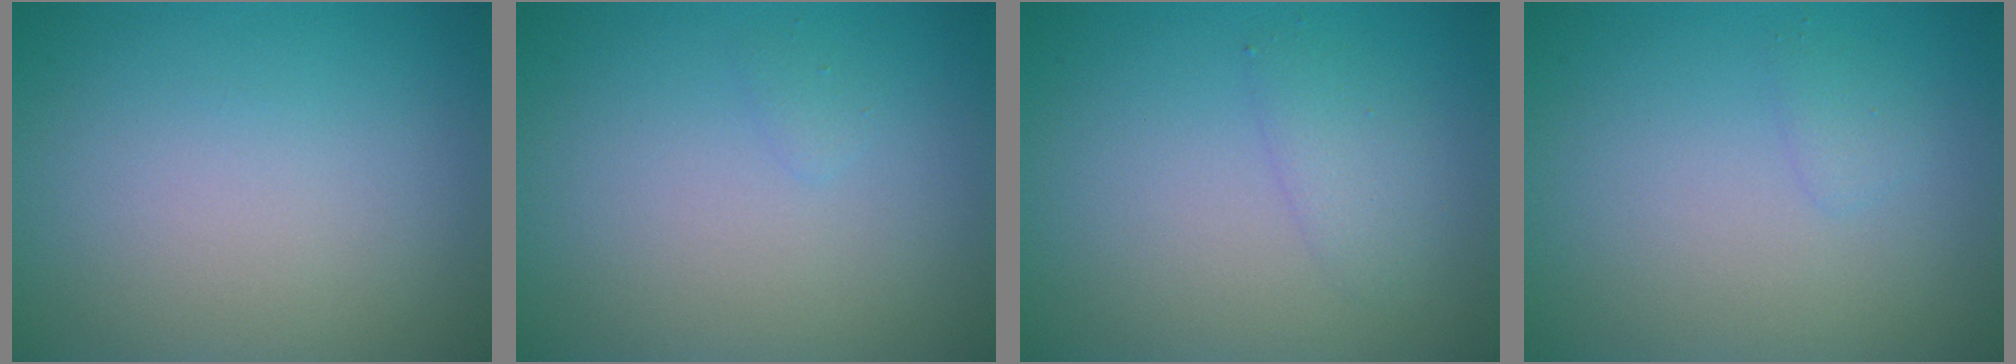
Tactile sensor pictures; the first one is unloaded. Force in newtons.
{"total": 0.5, "press": 0.5, "slide": 0.1}
{"total": 1.5, "press": 1.5, "slide": 0.1}
{"total": 0.8, "press": 0.8, "slide": 0.0}